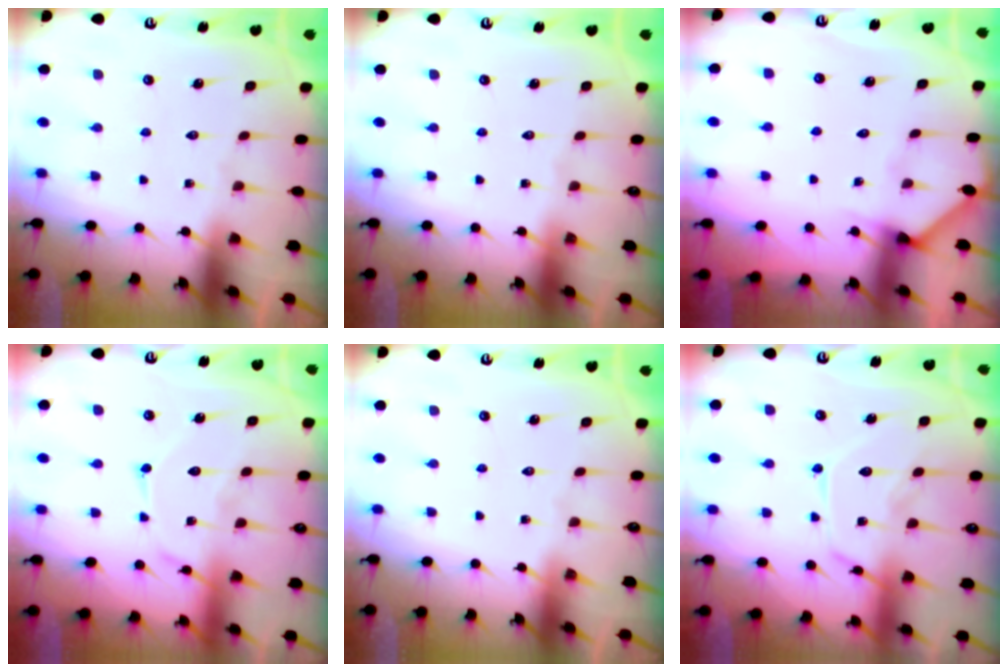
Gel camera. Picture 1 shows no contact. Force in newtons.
{"total": 0.0}
{"total": 3.0, "press": 3.0, "slide": 0.2}
{"total": 11.2, "press": 11.2, "slide": 0.9}
{"total": 0.0}
{"total": 13.1, "press": 13.0, "slide": 1.0}